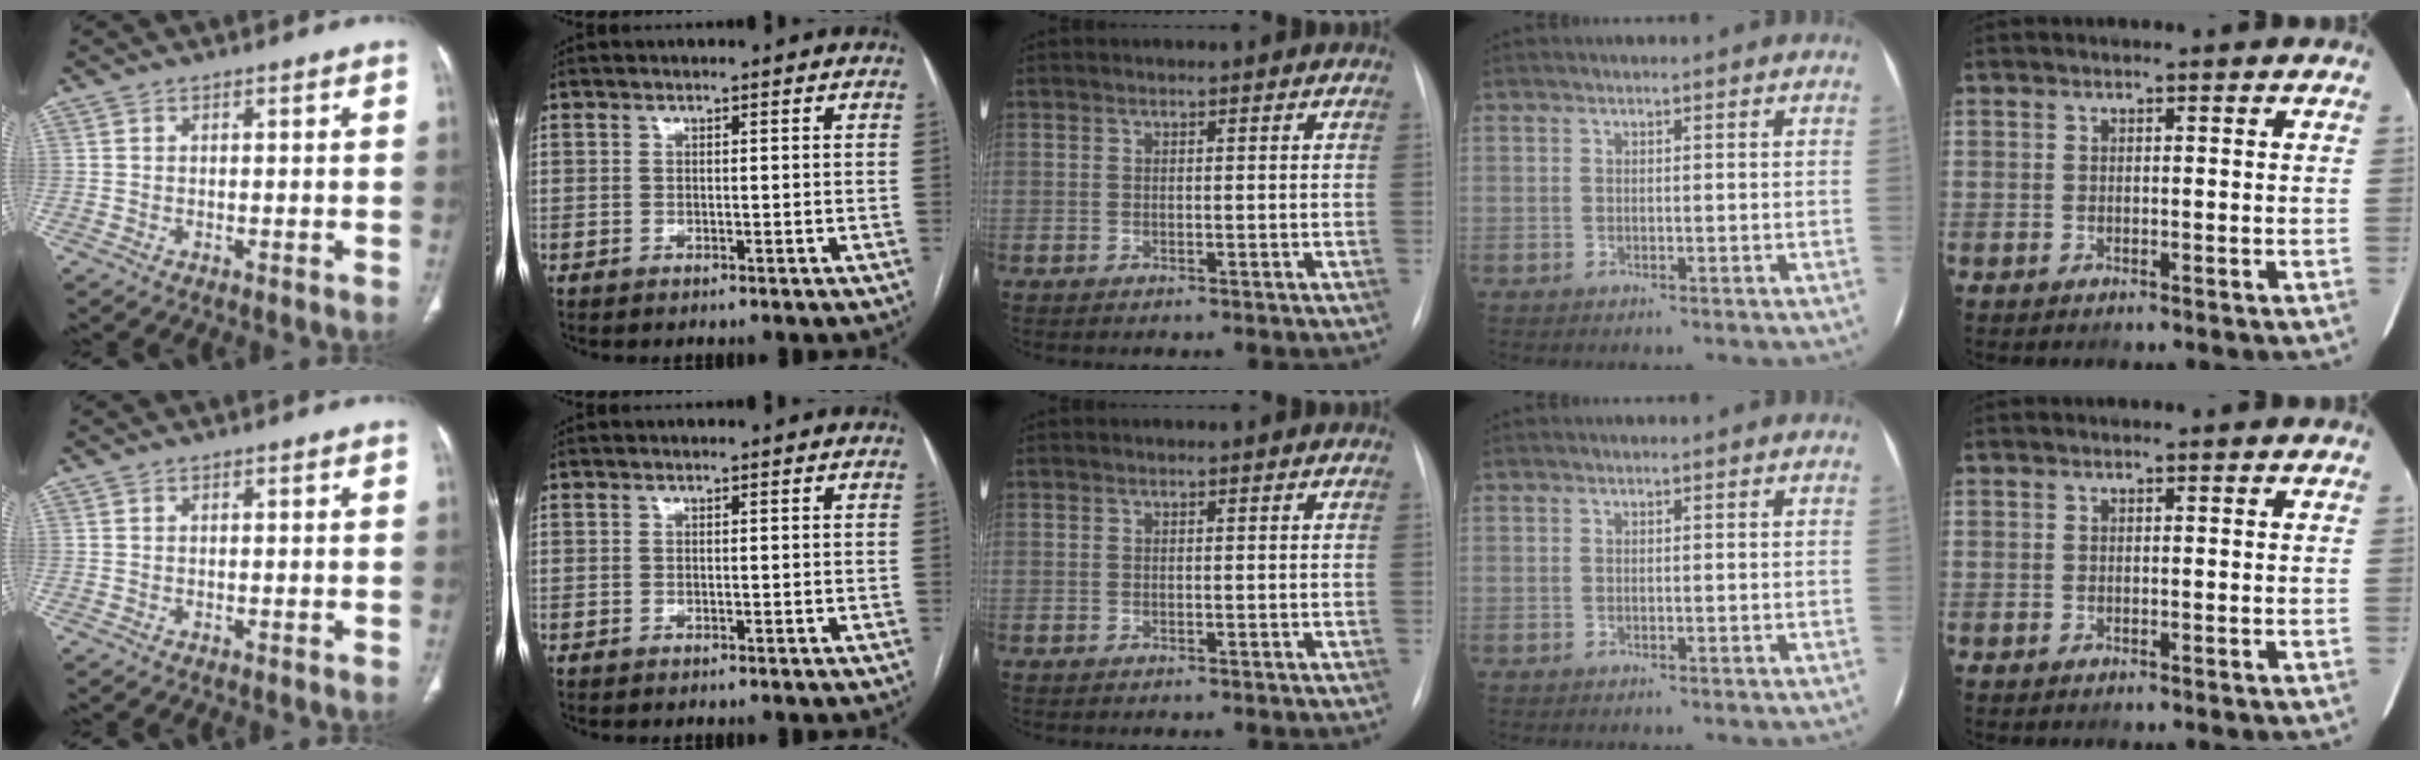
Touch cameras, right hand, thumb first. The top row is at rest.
{}